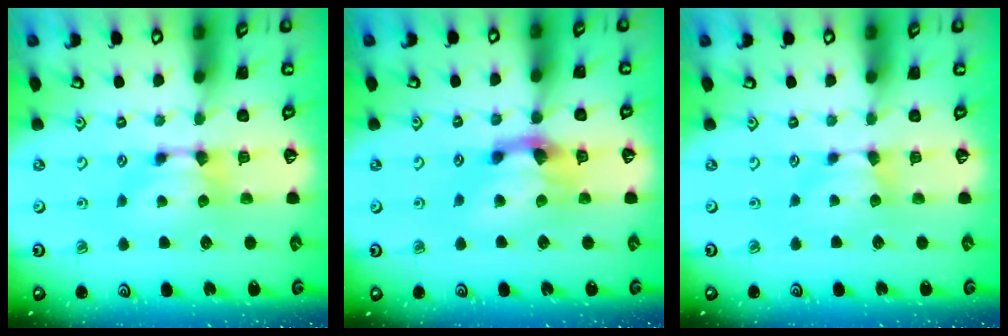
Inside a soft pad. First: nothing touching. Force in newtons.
{"total": 4.3, "press": 3.7, "slide": 2.2}
{"total": 1.0, "press": 0.9, "slide": 0.3}